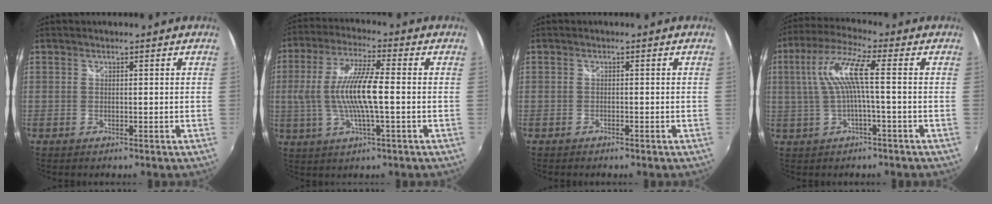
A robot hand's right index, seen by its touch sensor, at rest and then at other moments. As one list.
[{"total": 12.0, "force": [-0.7, 2.0, 11.8], "torque": [-0.229, 0.000, -0.014]}, {"total": 0.9, "force": [-0.8, 0.3, 0.3], "torque": [-0.009, -0.002, -0.015]}, {"total": 8.7, "force": [0.3, 0.6, 8.7], "torque": [-0.173, 0.010, 0.013]}]